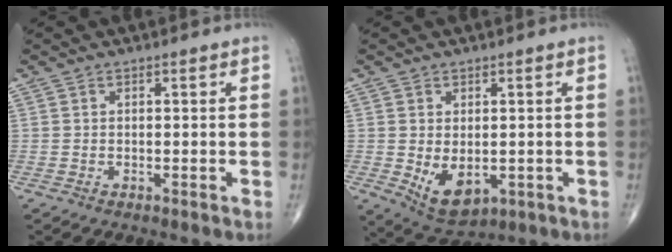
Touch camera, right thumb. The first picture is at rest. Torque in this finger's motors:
{"motor_torque": [-0.18, 0.44, 0.52, 0.30, 0.19]}